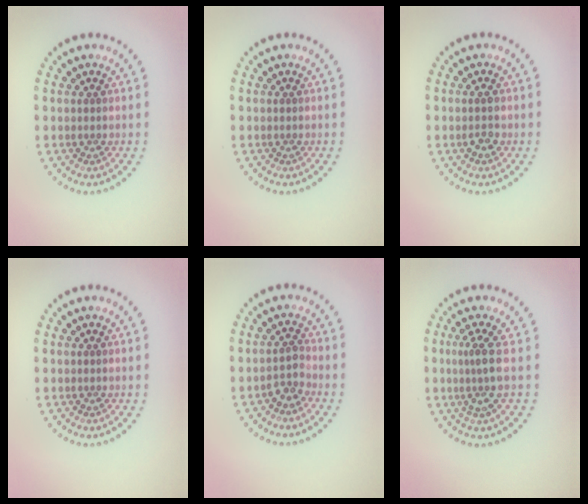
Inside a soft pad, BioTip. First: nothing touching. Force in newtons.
{"total": 0.0}
{"total": 1.5, "press": 1.5, "slide": 0.0}
{"total": 0.0}
{"total": 1.7, "press": 1.3, "slide": 1.1}
{"total": 2.8, "press": 2.0, "slide": 2.0}